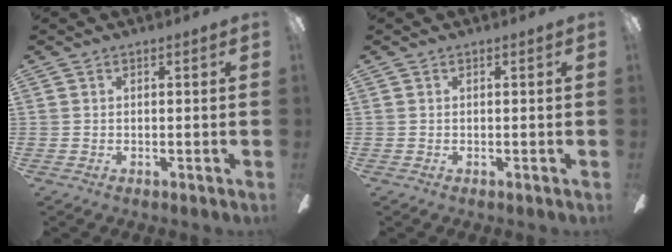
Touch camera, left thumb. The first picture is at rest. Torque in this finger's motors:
{"motor_torque": [-0.01, 0.00, 0.04, -0.03, 0.00]}